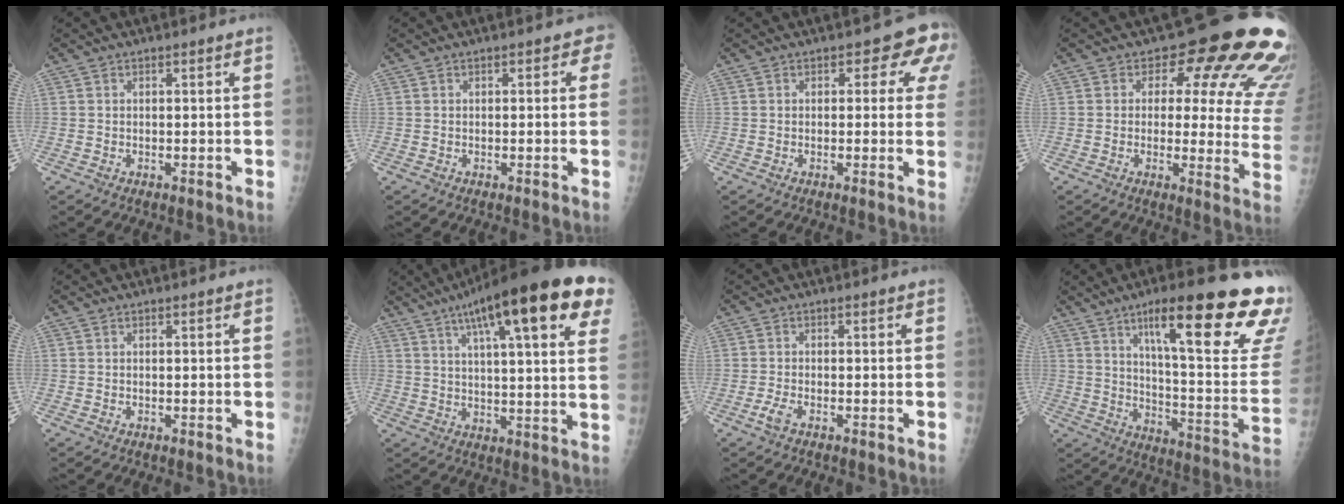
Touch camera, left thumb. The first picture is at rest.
{"total": 2.3, "force": [0.8, 1.4, 1.8], "torque": [0.000, 0.004, 0.000]}
{"total": 6.5, "force": [2.5, 3.8, 4.7], "torque": [-0.002, 0.001, 0.016]}
{"total": 18.6, "force": [10.1, 9.1, 12.7], "torque": [-0.094, -0.046, 0.094]}
{"total": 0.0}
{"total": 25.8, "force": [13.0, 5.8, 21.5], "torque": [-0.308, 0.000, 0.179]}
{"total": 2.0, "force": [-1.2, 0.7, 1.4], "torque": [-0.033, 0.002, -0.027]}
{"total": 29.0, "force": [16.3, 5.4, 23.3], "torque": [-0.261, -0.051, 0.241]}